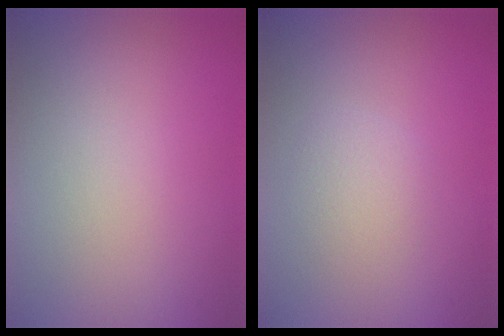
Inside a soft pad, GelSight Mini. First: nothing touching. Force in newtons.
{"total": 1.5, "press": 1.5, "slide": 0.0}